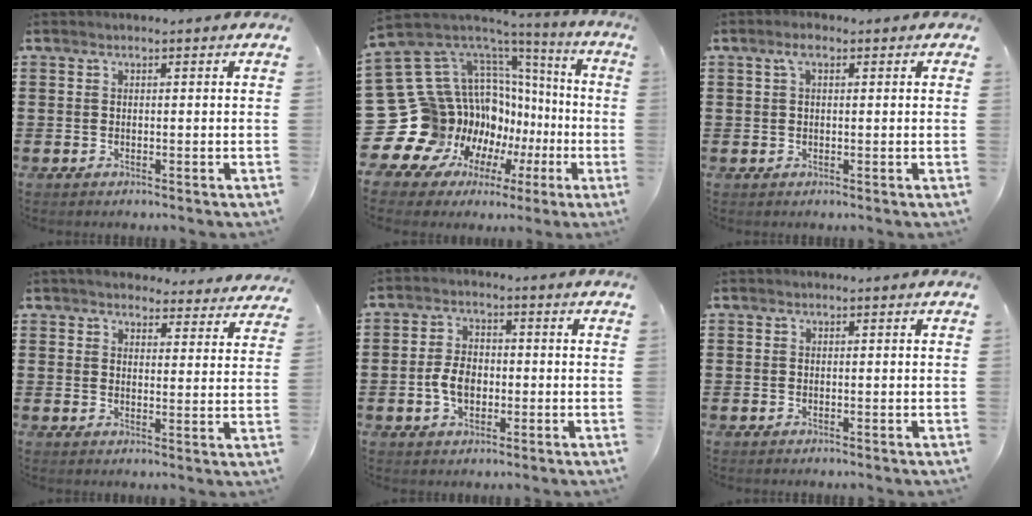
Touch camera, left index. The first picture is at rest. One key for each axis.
{"total": 18.2, "fx": -1.5, "fy": 16.0, "fz": 8.5, "tx": -0.225, "ty": -0.065, "tz": 0.042}
{"total": 2.5, "fx": 0.9, "fy": 1.0, "fz": 2.1, "tx": -0.044, "ty": 0.008, "tz": 0.015}
{"total": 4.2, "fx": 4.1, "fy": 0.7, "fz": 0.8, "tx": -0.025, "ty": -0.020, "tz": 0.072}
{"total": 5.1, "fx": -0.9, "fy": 3.1, "fz": 3.9, "tx": -0.093, "ty": 0.000, "tz": -0.023}
{"total": 0.0}